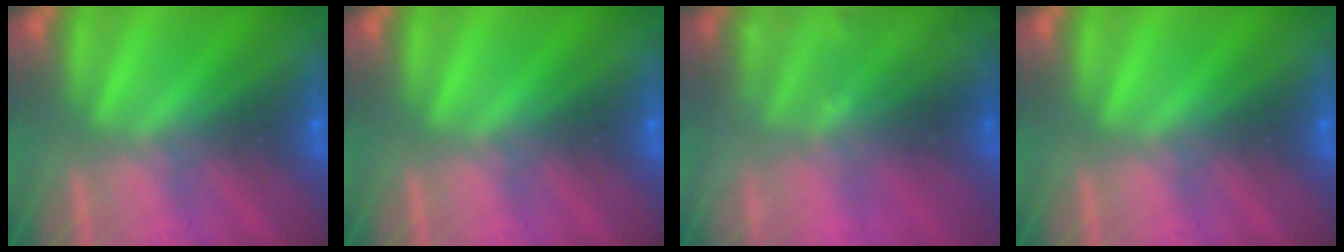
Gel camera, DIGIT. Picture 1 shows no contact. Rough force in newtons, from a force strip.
{"total": 0.0}
{"total": 1.8}
{"total": 0.0}